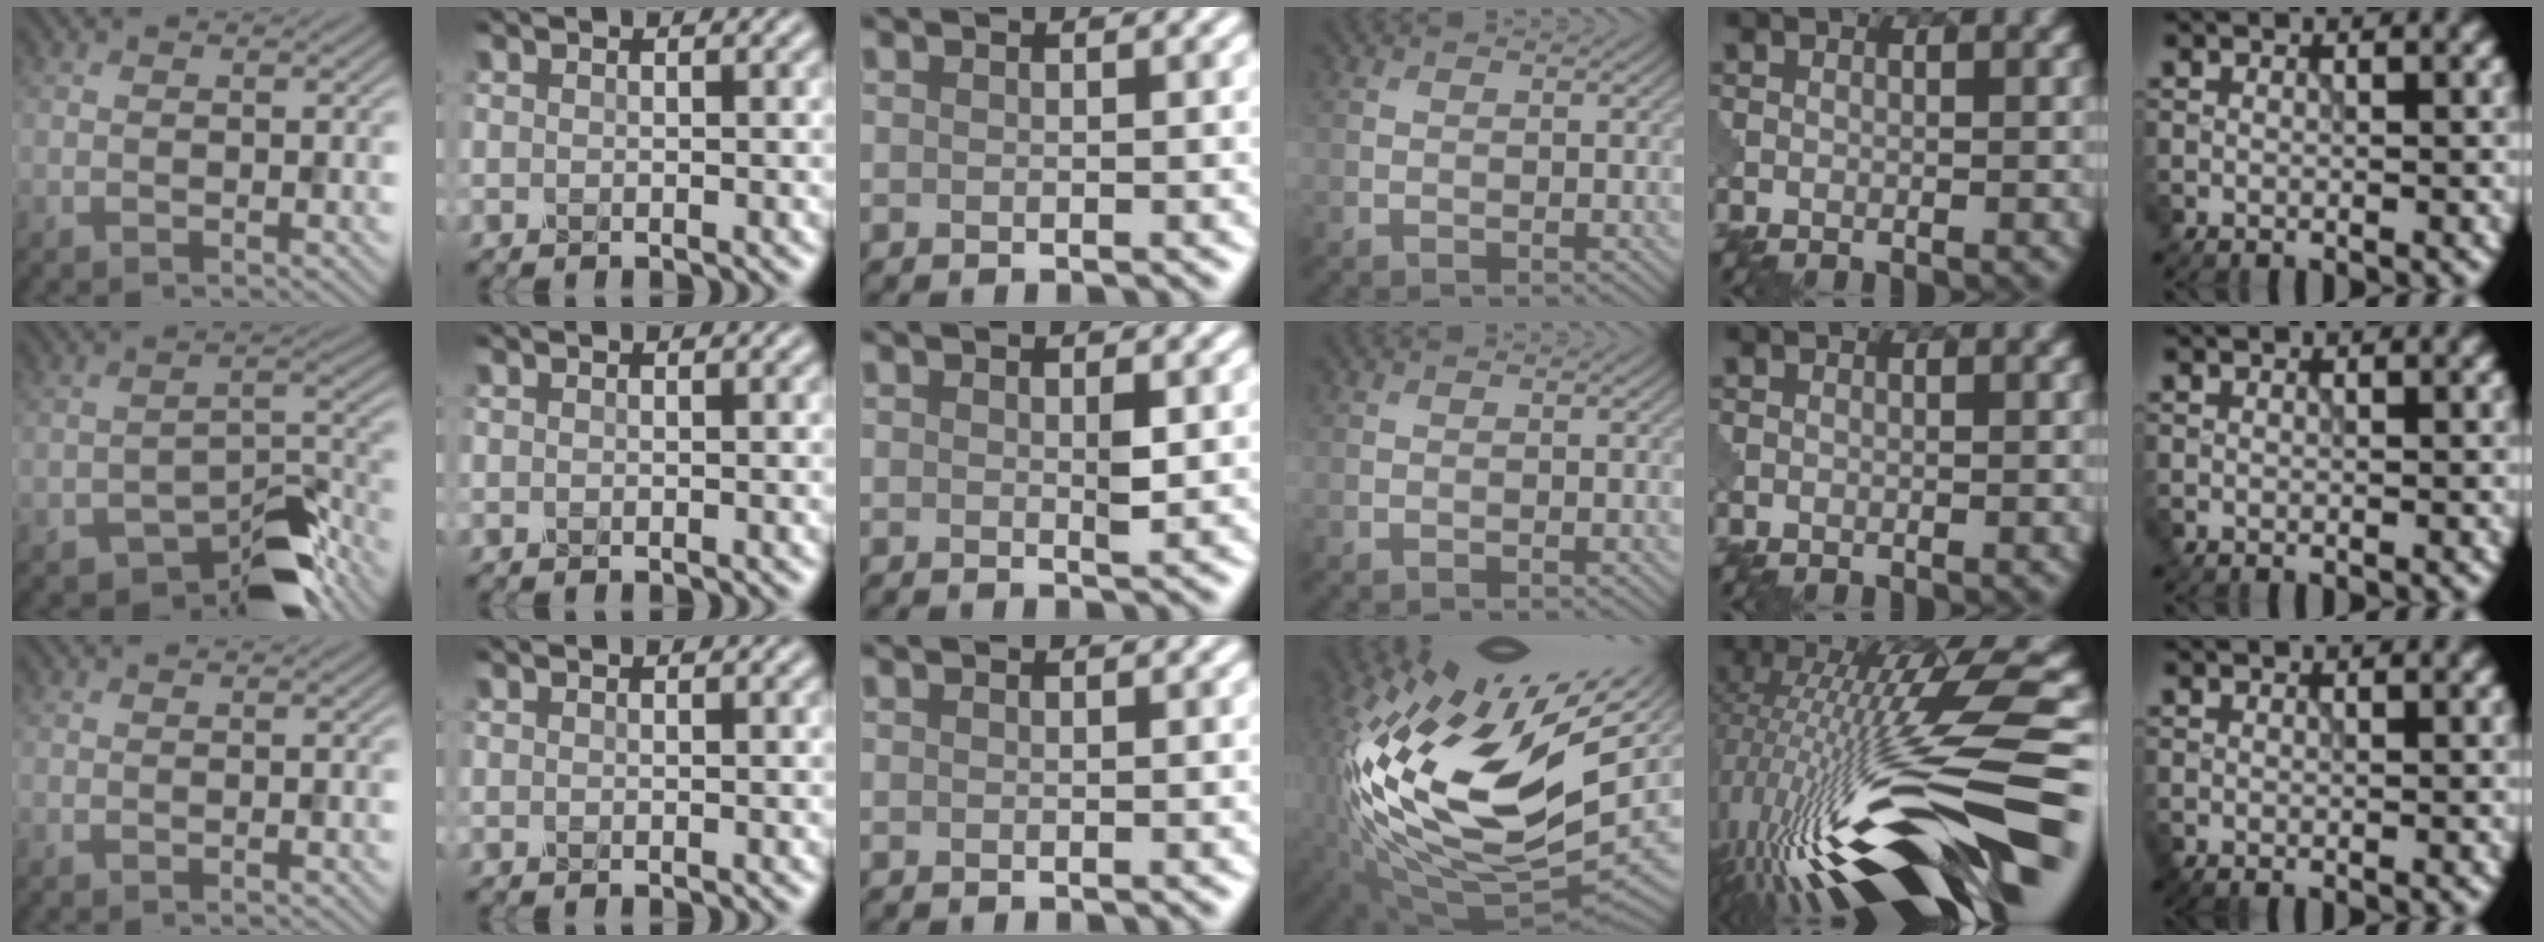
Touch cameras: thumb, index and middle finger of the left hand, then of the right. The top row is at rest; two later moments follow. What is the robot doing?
{"motion": "disassemble", "object": "pitcher"}